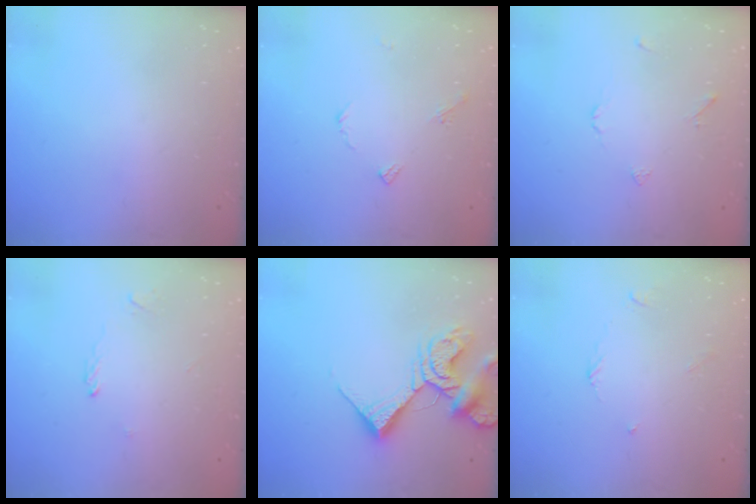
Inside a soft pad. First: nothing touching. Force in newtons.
{"total": 3.5, "press": 3.5, "slide": 0.4}
{"total": 2.2, "press": 2.2, "slide": 0.5}
{"total": 1.7, "press": 1.7, "slide": 0.3}
{"total": 11.6, "press": 11.6, "slide": 1.4}
{"total": 3.4, "press": 3.4, "slide": 0.4}